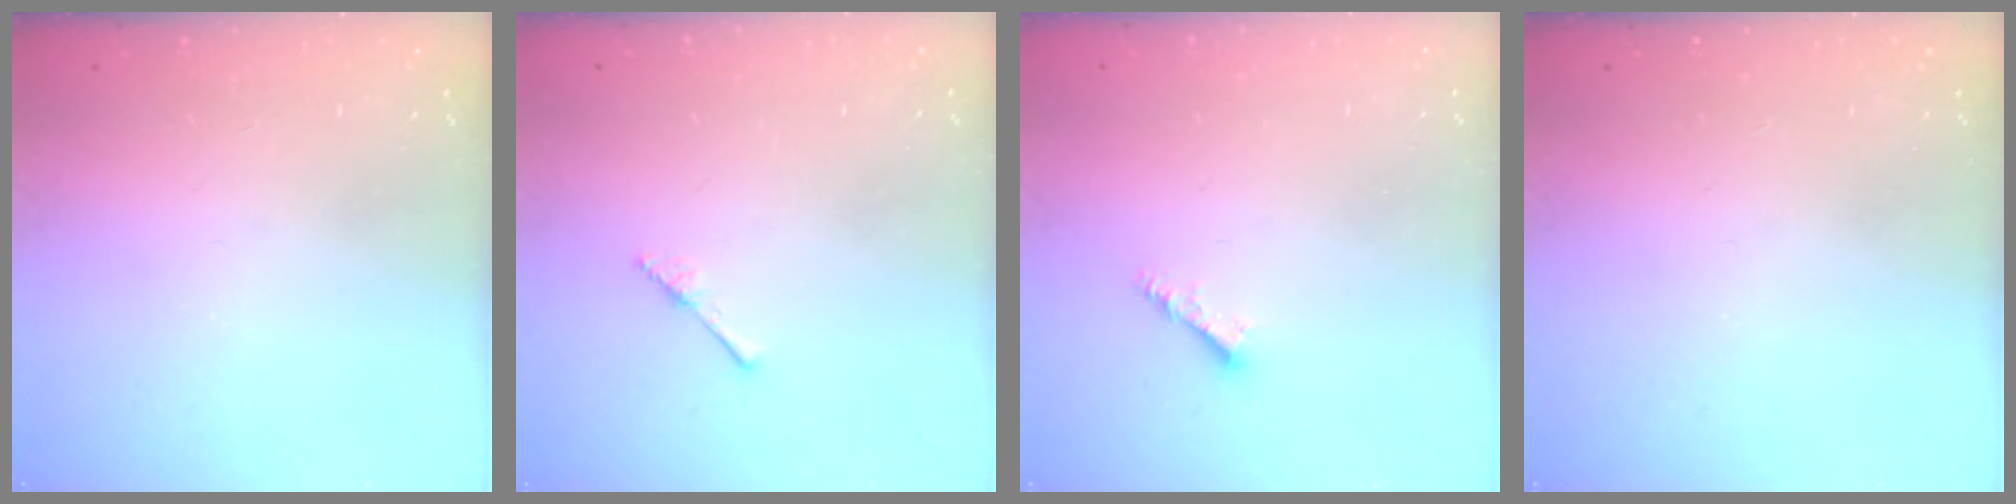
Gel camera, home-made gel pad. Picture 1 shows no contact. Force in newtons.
{"total": 2.5, "press": 2.4, "slide": 0.3}
{"total": 3.0, "press": 2.9, "slide": 0.6}
{"total": 0.0}